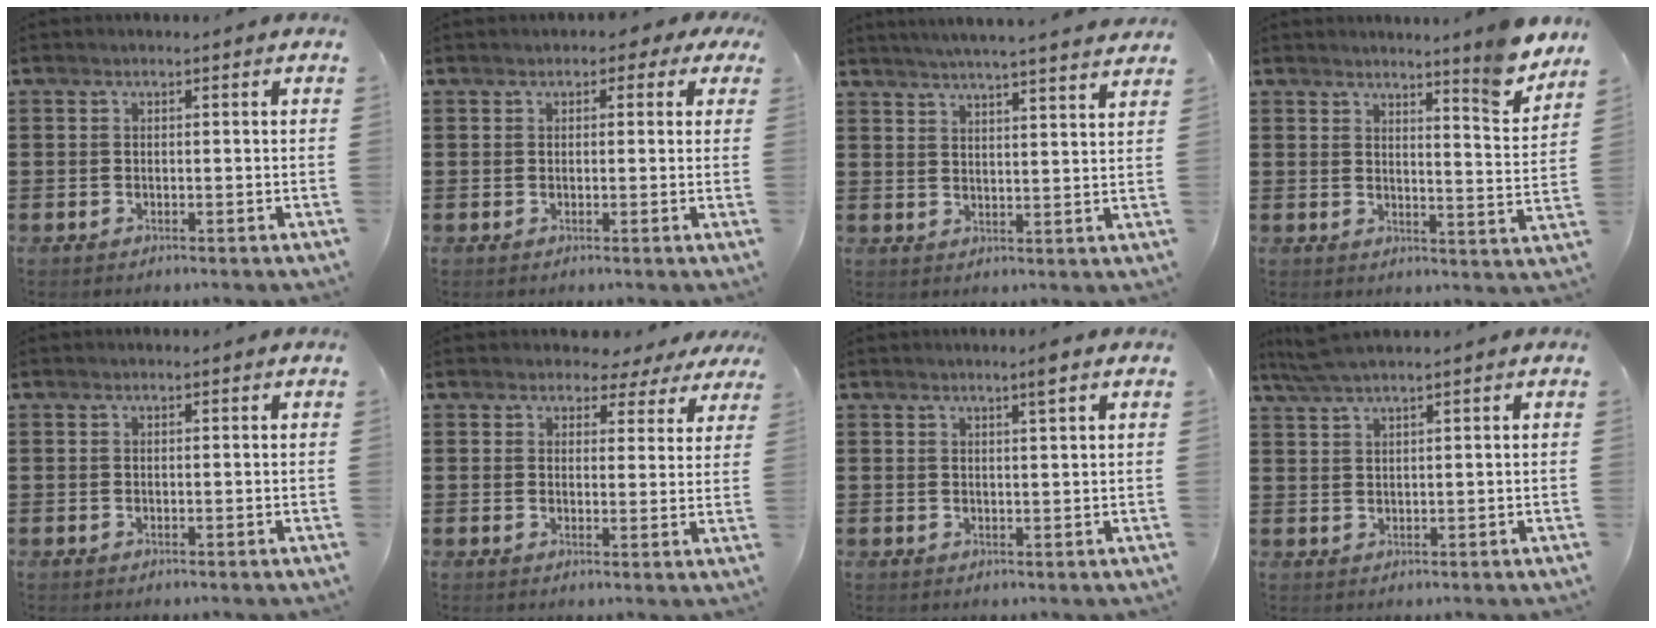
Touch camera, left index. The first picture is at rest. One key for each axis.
{"total": 1.6, "fx": 0.5, "fy": 1.2, "fz": 1.0, "tx": -0.017, "ty": 0.005, "tz": 0.004}
{"total": 4.1, "fx": 3.9, "fy": -0.7, "fz": 1.1, "tx": -0.036, "ty": -0.019, "tz": 0.066}
{"total": 6.3, "fx": 5.8, "fy": -0.6, "fz": 2.3, "tx": -0.036, "ty": -0.048, "tz": 0.096}
{"total": 0.0}
{"total": 3.2, "fx": 2.7, "fy": 1.7, "fz": 0.6, "tx": -0.018, "ty": -0.003, "tz": 0.047}
{"total": 2.4, "fx": 1.7, "fy": -0.3, "fz": 1.7, "tx": -0.025, "ty": -0.007, "tz": 0.029}
{"total": 3.0, "fx": 2.3, "fy": 0.0, "fz": 1.9, "tx": -0.042, "ty": 0.001, "tz": 0.042}